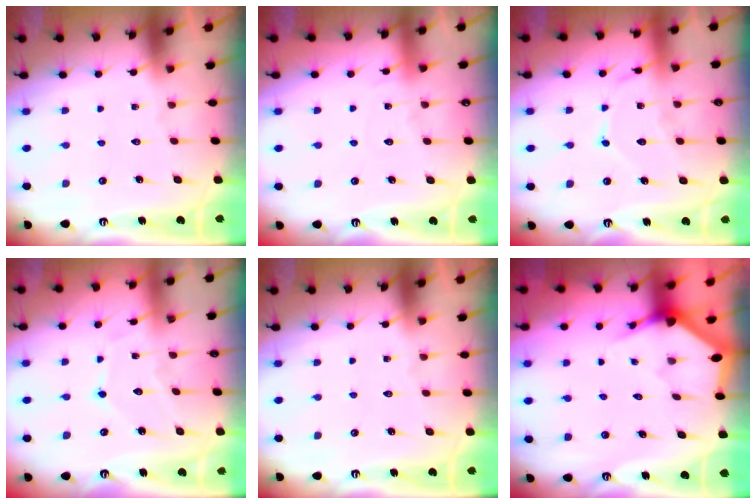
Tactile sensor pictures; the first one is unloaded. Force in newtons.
{"total": 5.7, "press": 5.7, "slide": 0.7}
{"total": 11.2, "press": 11.2, "slide": 0.9}
{"total": 6.9, "press": 6.9, "slide": 0.3}
{"total": 0.0}
{"total": 2.9, "press": 2.9, "slide": 0.2}